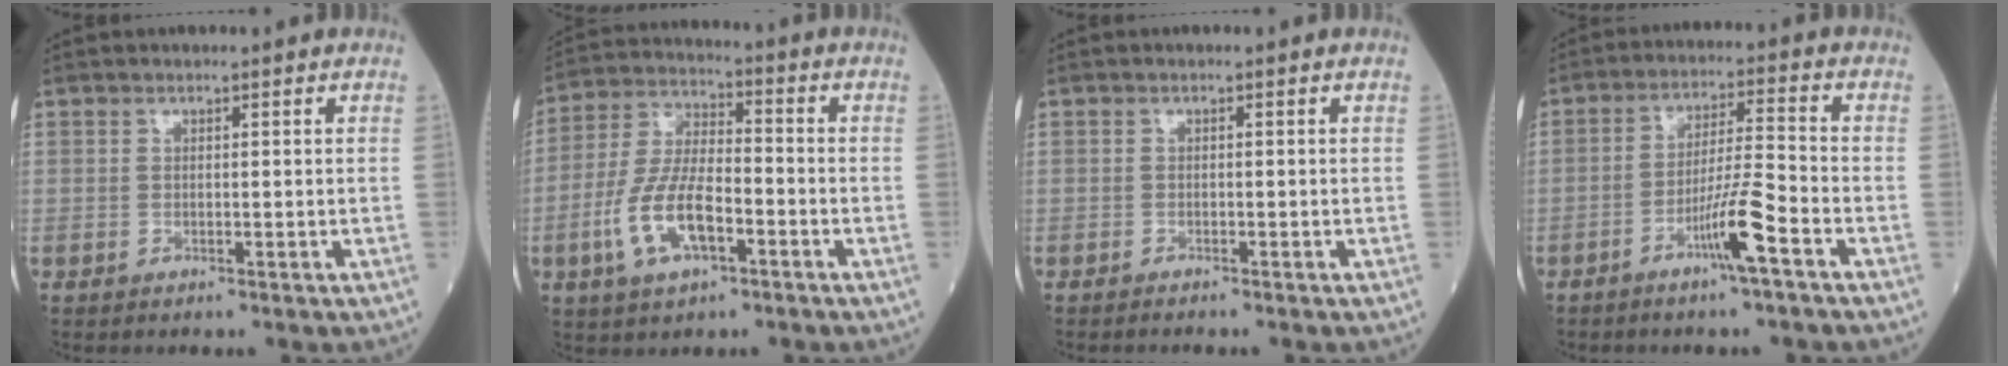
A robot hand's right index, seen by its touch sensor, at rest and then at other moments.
{"total": 11.1, "force": [-4.0, 4.2, 9.5], "torque": [-0.203, 0.005, -0.076]}
{"total": 1.0, "force": [-0.9, -0.1, 0.2], "torque": [-0.006, 0.000, -0.015]}
{"total": 7.5, "force": [-4.0, -0.5, 6.4], "torque": [-0.118, -0.001, -0.075]}